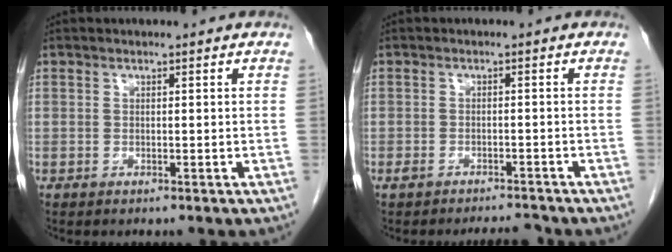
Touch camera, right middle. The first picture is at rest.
{"total": 3.2, "force": [-3.0, 0.6, 0.9], "torque": [-0.019, -0.001, -0.046]}